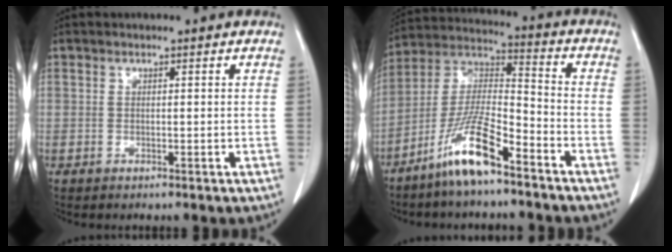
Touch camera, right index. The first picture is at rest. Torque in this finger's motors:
{"motor_torque": [1.06, -1.08, 0.35, 0.21]}